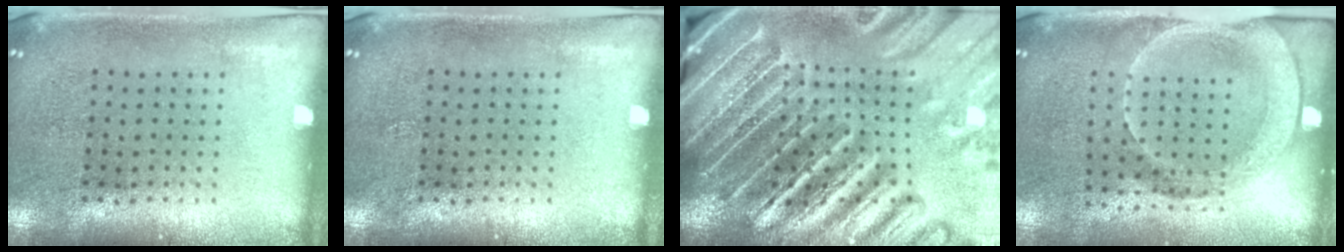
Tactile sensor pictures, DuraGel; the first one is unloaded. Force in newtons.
{"total": 0.0}
{"total": 5.1, "press": 4.6, "slide": 2.2}
{"total": 1.8, "press": 1.5, "slide": 1.0}